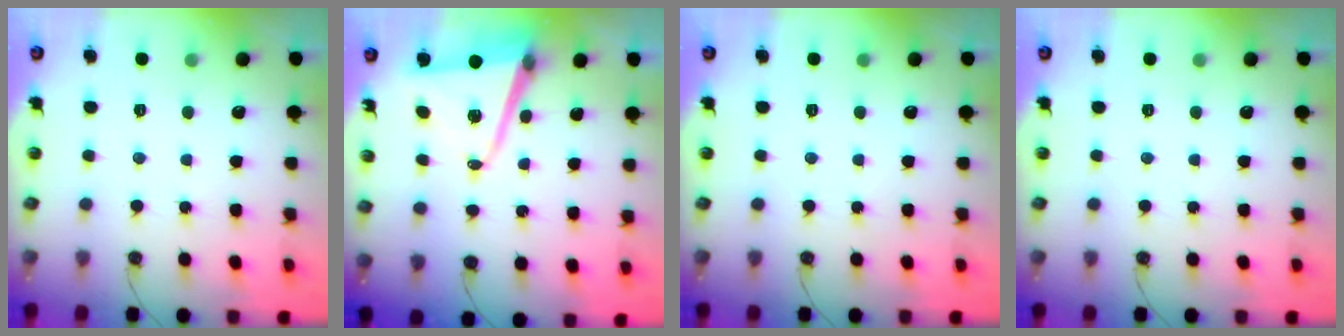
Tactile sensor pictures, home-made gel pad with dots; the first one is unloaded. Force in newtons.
{"total": 11.0, "press": 10.6, "slide": 3.0}
{"total": 0.0}
{"total": 0.0}